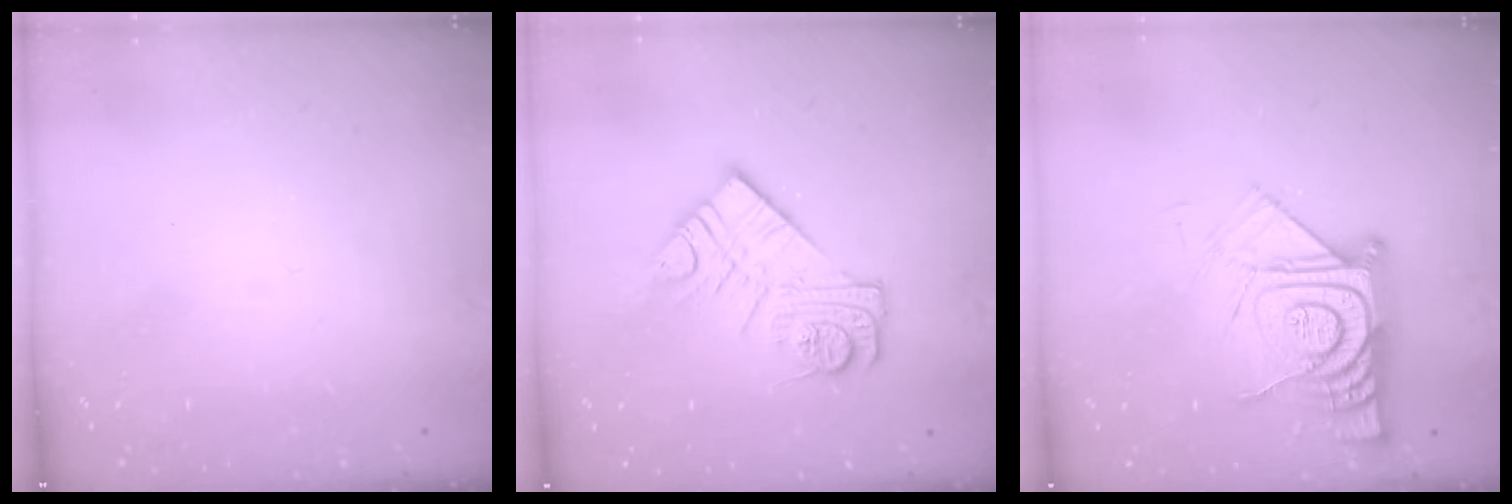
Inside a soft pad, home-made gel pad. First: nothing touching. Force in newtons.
{"total": 12.3, "press": 12.2, "slide": 0.8}
{"total": 14.2, "press": 14.2, "slide": 1.1}